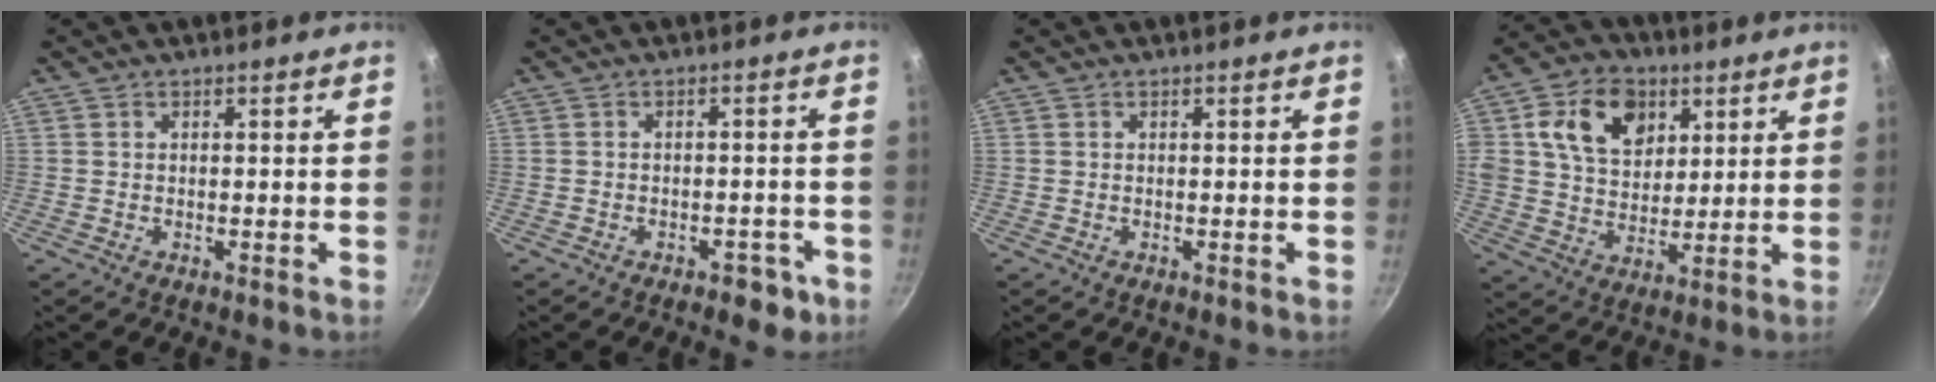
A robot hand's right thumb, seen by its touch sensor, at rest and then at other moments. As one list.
[{"total": 4.8, "force": [-2.3, 2.8, 3.1], "torque": [-0.020, 0.021, -0.015]}, {"total": 0.0}, {"total": 15.1, "force": [5.6, 11.0, 8.7], "torque": [-0.120, -0.006, 0.090]}]